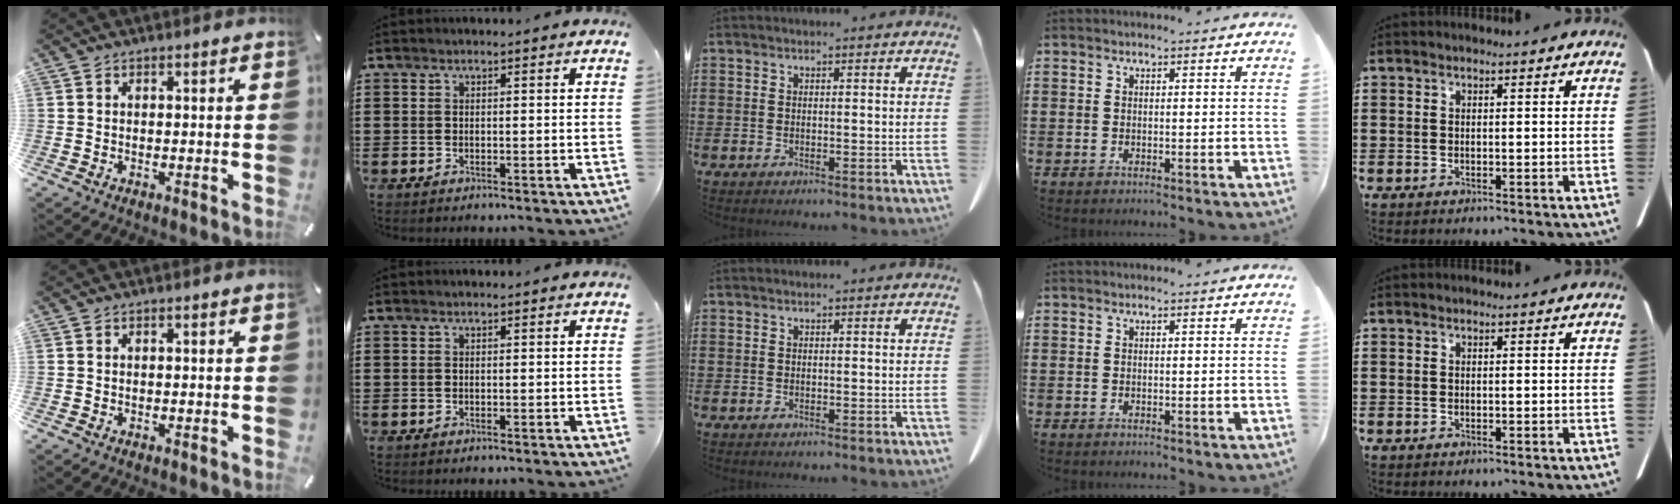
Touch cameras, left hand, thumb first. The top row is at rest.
{}